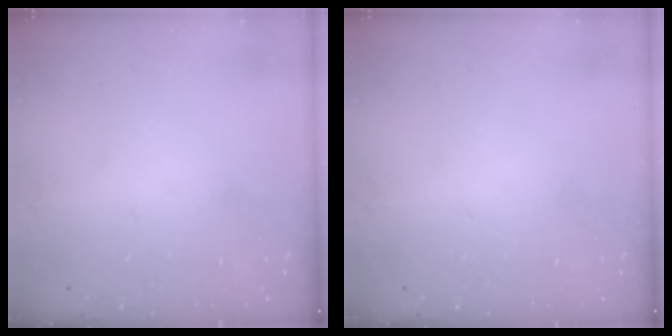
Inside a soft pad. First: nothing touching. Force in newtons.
{"total": 0.0}